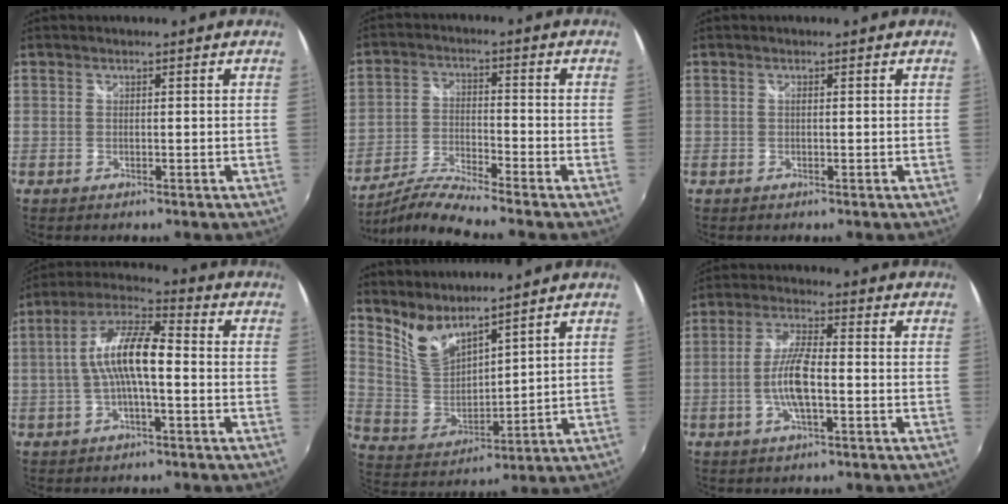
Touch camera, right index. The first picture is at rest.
{"total": 8.7, "force": [-8.0, -1.2, 3.4], "torque": [-0.080, -0.001, -0.159]}
{"total": 0.0}
{"total": 10.8, "force": [-1.2, 2.8, 10.4], "torque": [-0.208, 0.018, -0.024]}
{"total": 8.4, "force": [7.0, 2.3, 3.9], "torque": [-0.082, -0.015, 0.149]}
{"total": 8.1, "force": [-2.0, 1.9, 7.6], "torque": [-0.152, 0.003, -0.040]}